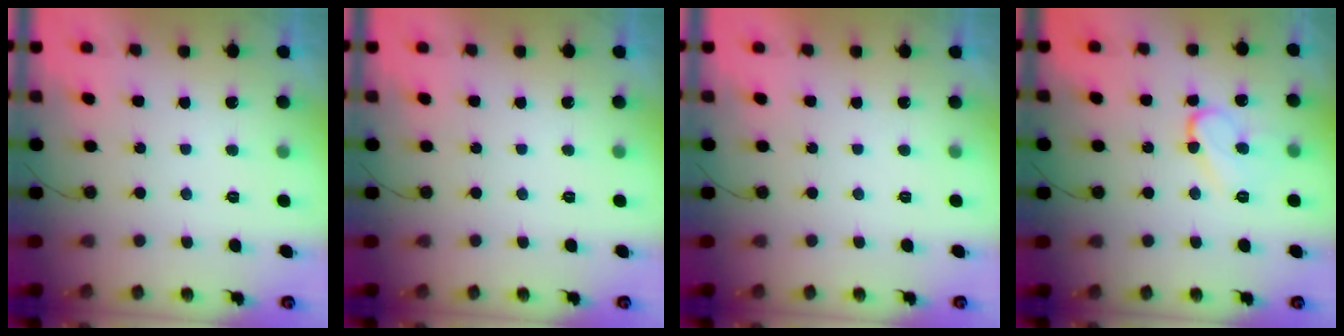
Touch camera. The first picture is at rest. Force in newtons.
{"total": 0.0}
{"total": 1.7, "press": 1.6, "slide": 0.0}
{"total": 10.3, "press": 10.2, "slide": 1.1}